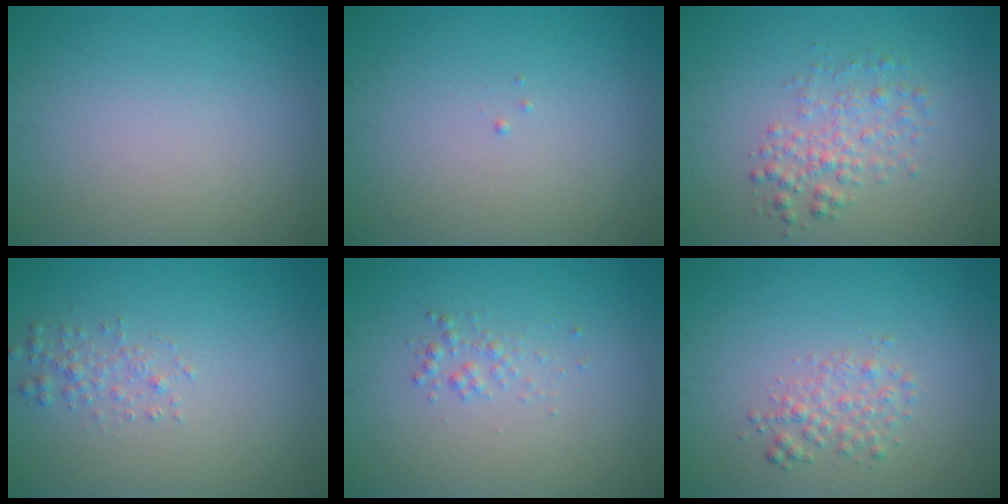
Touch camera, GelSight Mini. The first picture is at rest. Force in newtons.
{"total": 0.0}
{"total": 2.6, "press": 2.6, "slide": 0.1}
{"total": 1.4, "press": 1.4, "slide": 0.0}
{"total": 1.1, "press": 1.1, "slide": 0.1}
{"total": 2.0, "press": 2.0, "slide": 0.1}